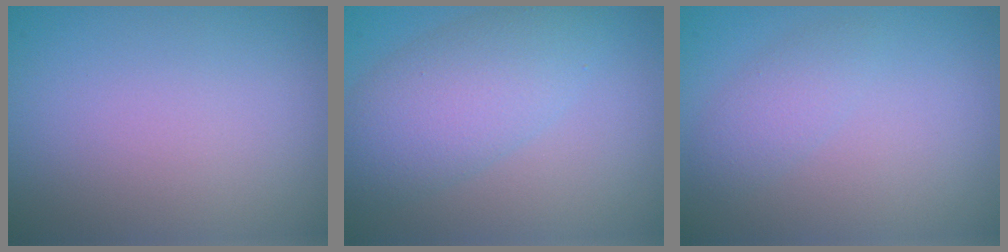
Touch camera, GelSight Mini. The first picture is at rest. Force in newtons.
{"total": 5.3, "press": 5.3, "slide": 0.1}
{"total": 1.6, "press": 1.6, "slide": 0.0}